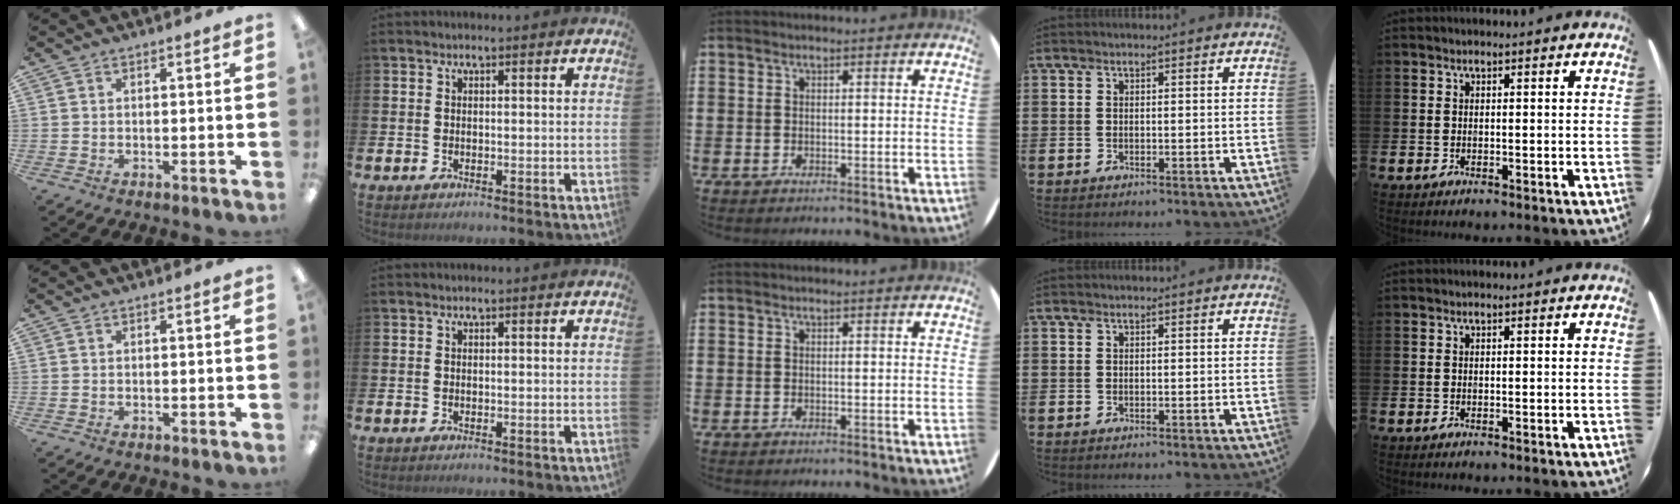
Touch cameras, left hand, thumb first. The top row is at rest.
{}